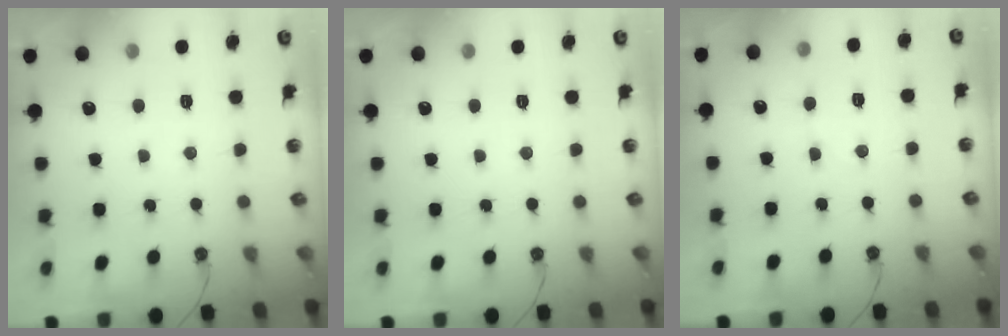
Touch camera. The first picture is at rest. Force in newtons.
{"total": 0.0}
{"total": 5.0, "press": 5.0, "slide": 0.6}